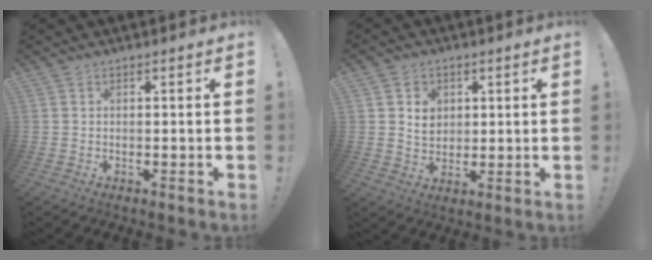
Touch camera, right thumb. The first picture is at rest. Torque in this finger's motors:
{"motor_torque": [-0.26, 0.37, 0.18, 0.40, 0.04]}